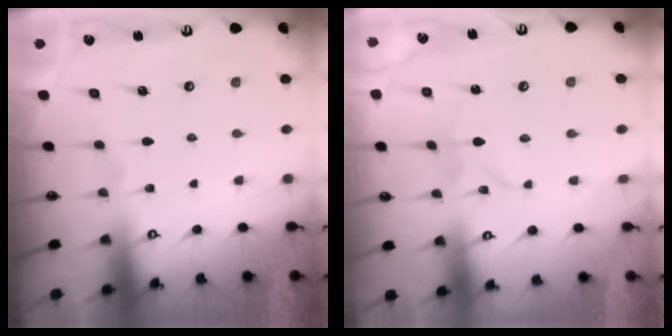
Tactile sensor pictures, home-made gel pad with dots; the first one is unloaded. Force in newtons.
{"total": 2.3, "press": 2.3, "slide": 0.1}